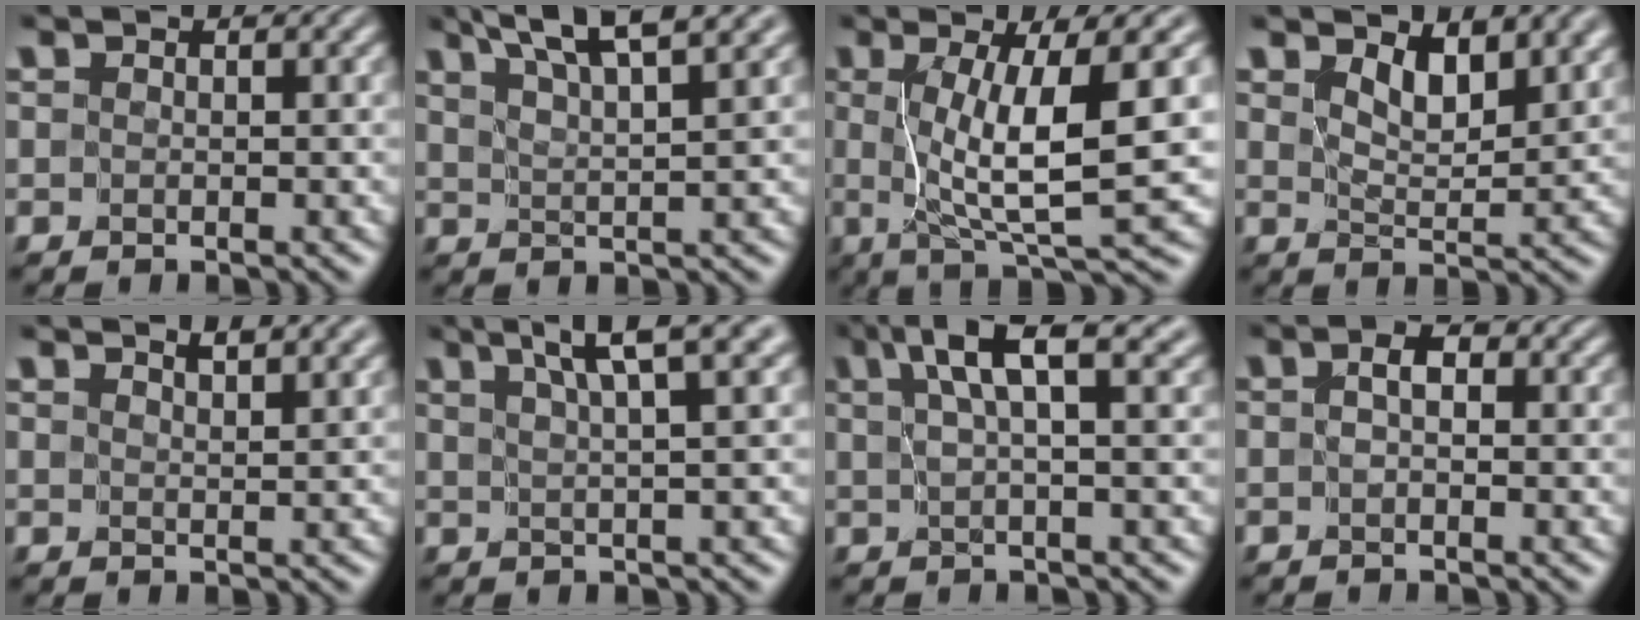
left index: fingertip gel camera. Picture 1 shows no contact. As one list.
[{"total": 7.3, "force": [5.5, 1.2, 4.7], "torque": [-0.056, 0.024, 0.062]}, {"total": 8.5, "force": [0.6, 1.1, 8.4], "torque": [-0.136, -0.004, 0.017]}, {"total": 3.3, "force": [2.3, 1.0, 2.2], "torque": [-0.048, -0.011, 0.042]}, {"total": 2.9, "force": [2.5, 0.3, 1.4], "torque": [-0.005, 0.003, 0.030]}, {"total": 5.5, "force": [3.6, 0.5, 4.2], "torque": [-0.052, 0.017, 0.057]}, {"total": 5.7, "force": [3.1, 0.9, 4.7], "torque": [-0.081, 0.014, 0.054]}, {"total": 1.4, "force": [0.0, 0.4, 1.4], "torque": [-0.020, 0.003, -0.002]}]